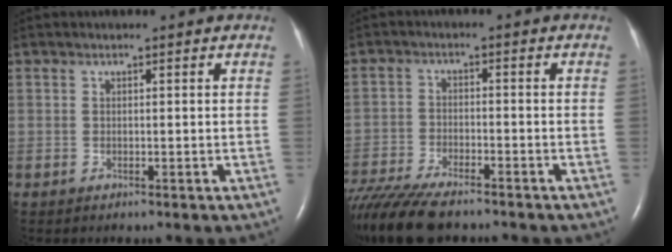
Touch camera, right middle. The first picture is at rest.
{"total": 12.4, "force": [-10.4, 2.3, 6.3], "torque": [-0.116, -0.029, -0.172]}